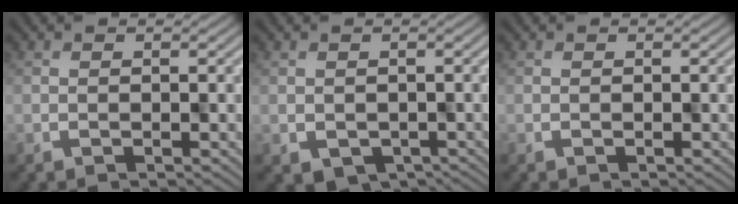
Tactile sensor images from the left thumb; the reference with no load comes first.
{"total": 2.6, "force": [-1.0, 2.1, 1.2], "torque": [-0.016, -0.007, -0.008]}
{"total": 0.0}